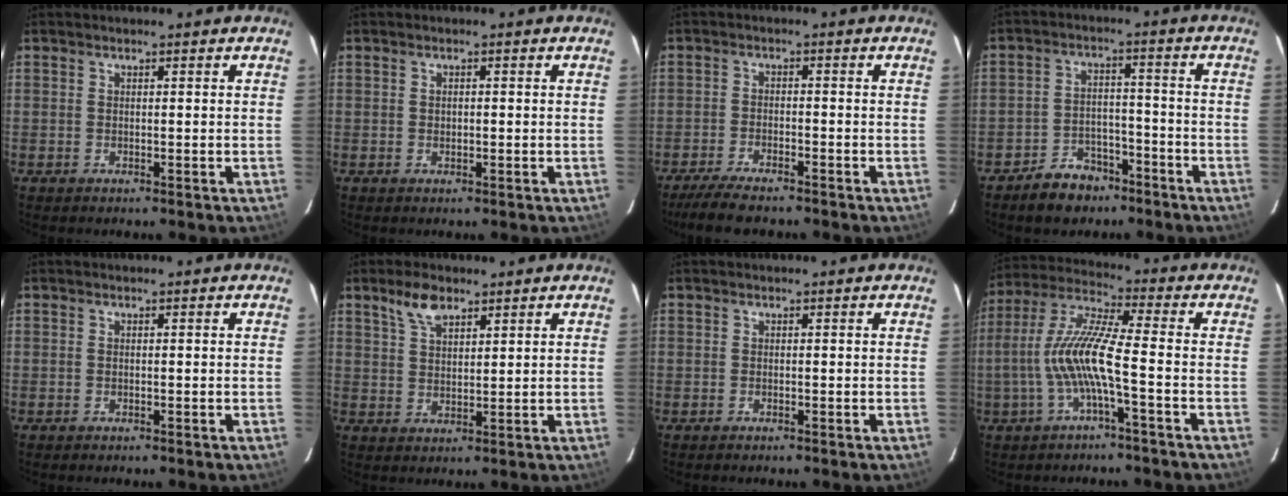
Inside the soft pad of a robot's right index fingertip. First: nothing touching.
{"total": 0.0}
{"total": 7.5, "force": [-6.5, 1.3, 3.5], "torque": [-0.090, -0.021, -0.114]}
{"total": 7.9, "force": [-5.9, 4.8, 2.3], "torque": [-0.058, 0.021, -0.081]}
{"total": 0.0}
{"total": 5.0, "force": [3.8, 2.0, 2.7], "torque": [-0.047, 0.006, 0.072]}
{"total": 0.6, "force": [-0.2, 0.5, -0.3], "torque": [0.002, 0.001, -0.003]}
{"total": 11.1, "force": [-2.8, 0.8, 10.7], "torque": [-0.222, 0.005, -0.050]}